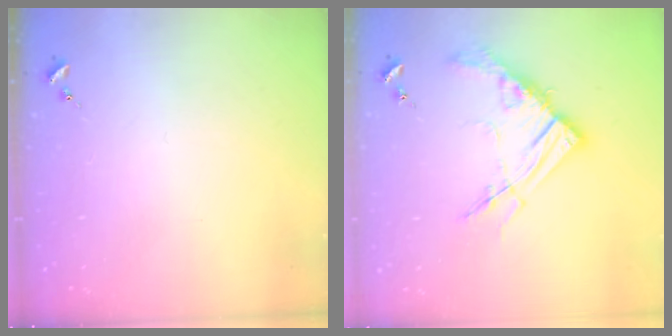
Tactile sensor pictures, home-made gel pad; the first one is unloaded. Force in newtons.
{"total": 14.1, "press": 14.0, "slide": 1.5}